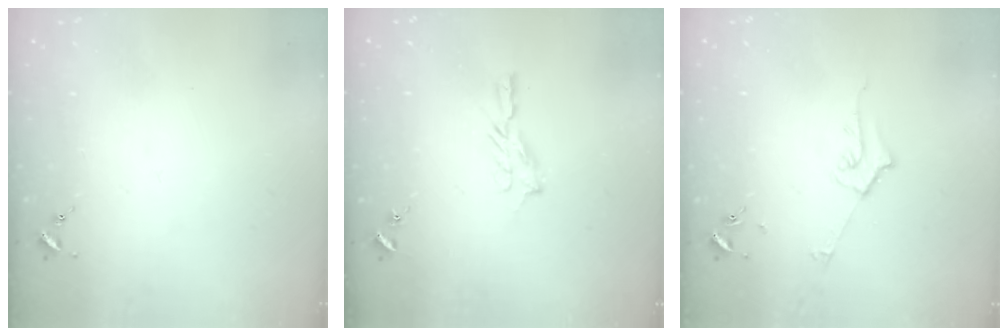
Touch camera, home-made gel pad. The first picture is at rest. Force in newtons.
{"total": 5.1, "press": 5.1, "slide": 0.7}
{"total": 5.9, "press": 5.8, "slide": 0.8}